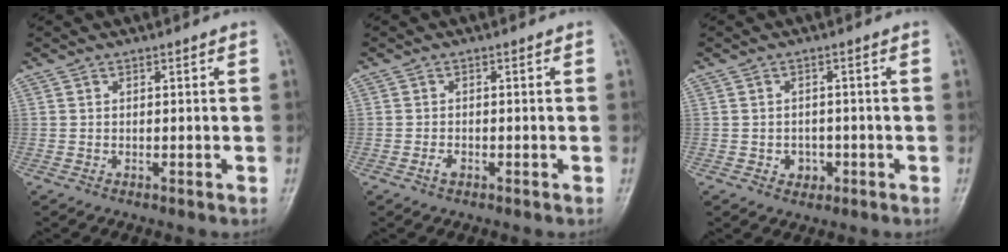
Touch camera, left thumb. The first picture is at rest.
{"total": 1.3, "force": [-0.9, 0.7, 0.7], "torque": [-0.012, 0.003, -0.014]}
{"total": 2.8, "force": [-1.2, 2.4, 1.0], "torque": [0.003, 0.006, -0.011]}